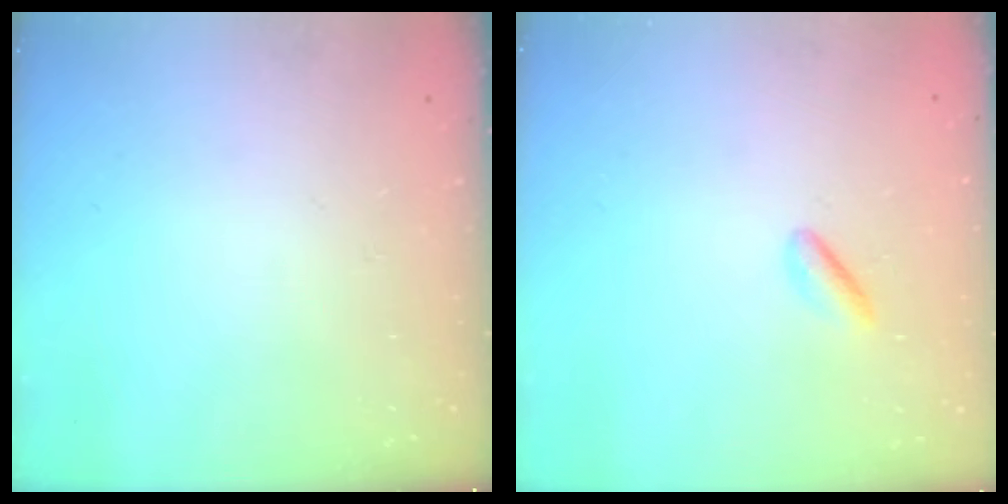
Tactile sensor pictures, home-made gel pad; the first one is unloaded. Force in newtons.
{"total": 1.9, "press": 1.7, "slide": 0.8}